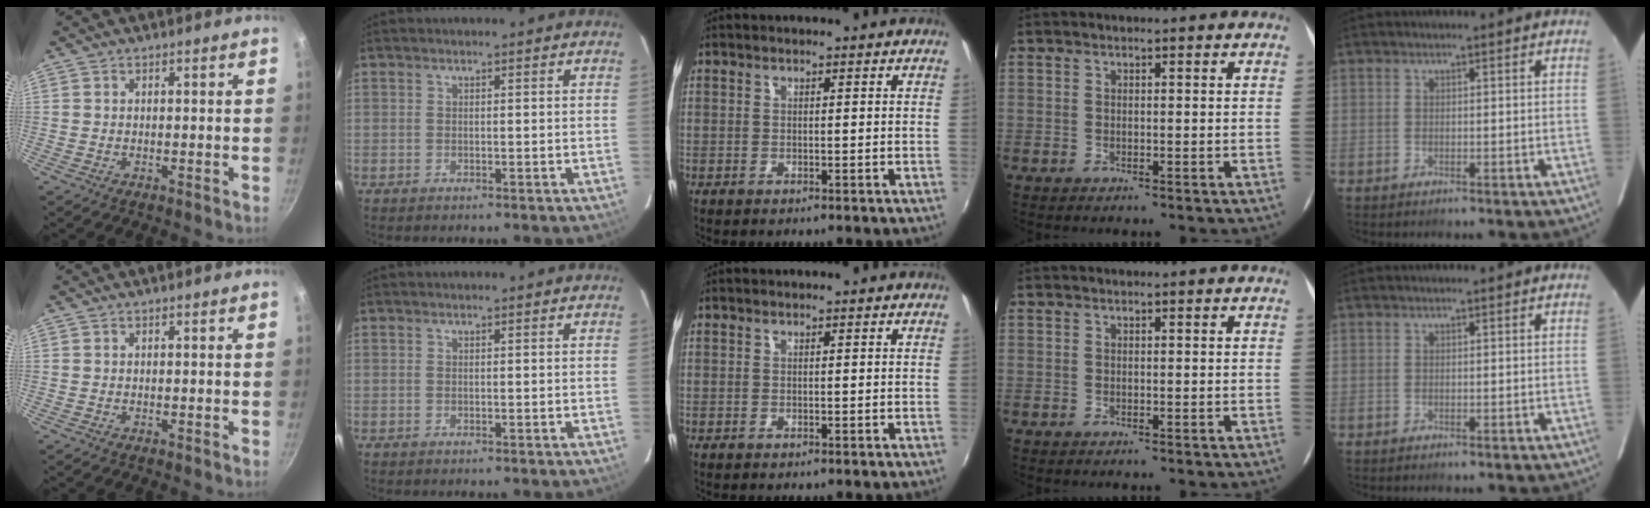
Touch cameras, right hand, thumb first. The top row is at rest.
{}